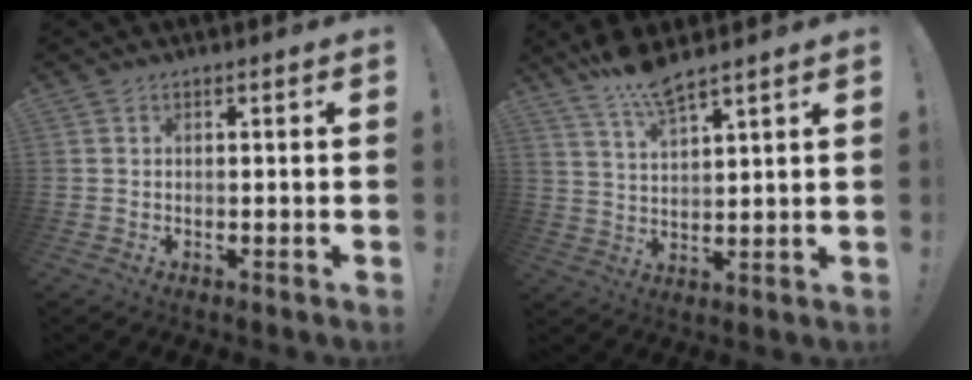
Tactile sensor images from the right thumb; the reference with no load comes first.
{"total": 8.0, "force": [6.8, 1.0, 4.1], "torque": [-0.082, -0.036, 0.122]}